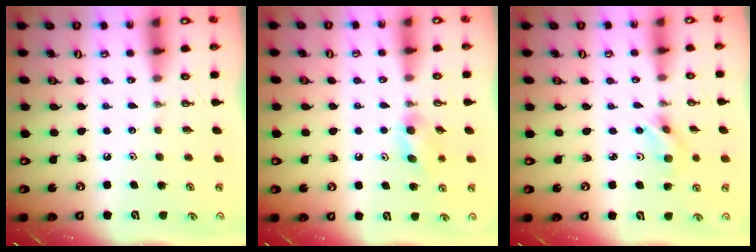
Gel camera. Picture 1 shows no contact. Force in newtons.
{"total": 9.8, "press": 6.2, "slide": 7.6}
{"total": 3.8, "press": 3.0, "slide": 2.3}